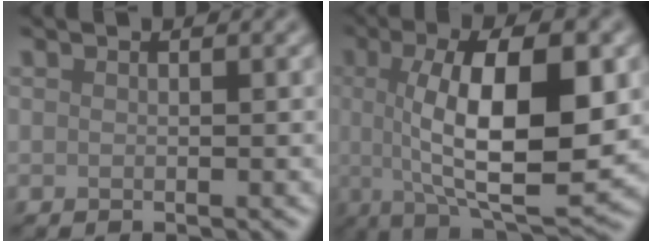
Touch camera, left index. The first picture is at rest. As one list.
[{"total": 11.4, "force": [0.7, 3.7, 10.8], "torque": [-0.159, 0.002, 0.013]}]